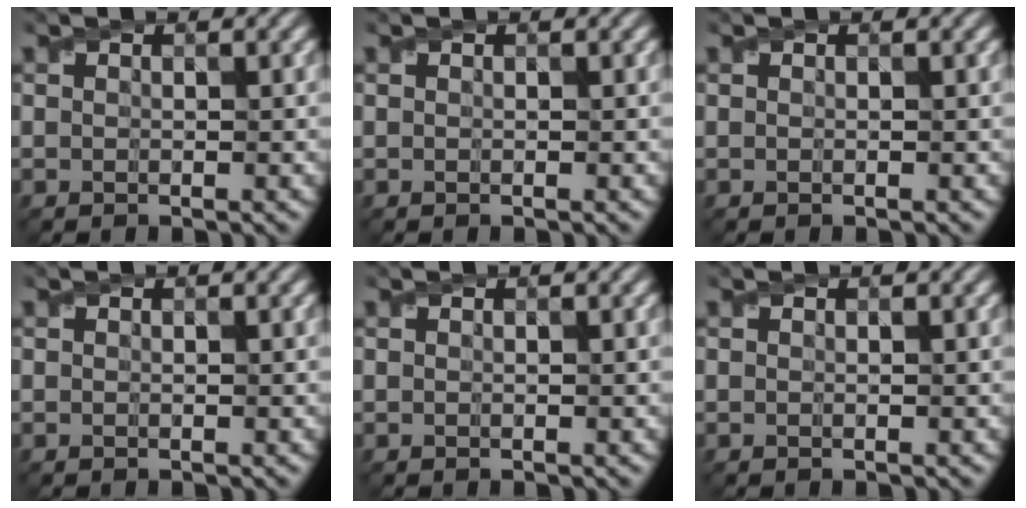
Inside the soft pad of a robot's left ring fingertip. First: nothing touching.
{"total": 0.0}
{"total": 0.0}
{"total": 0.0}
{"total": 0.0}
{"total": 0.0}